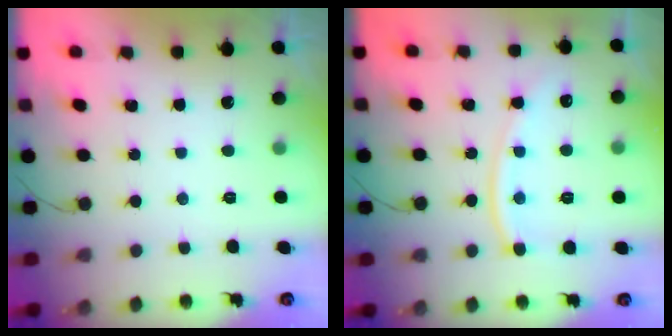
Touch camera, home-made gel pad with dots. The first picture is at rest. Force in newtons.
{"total": 12.4, "press": 12.3, "slide": 1.0}